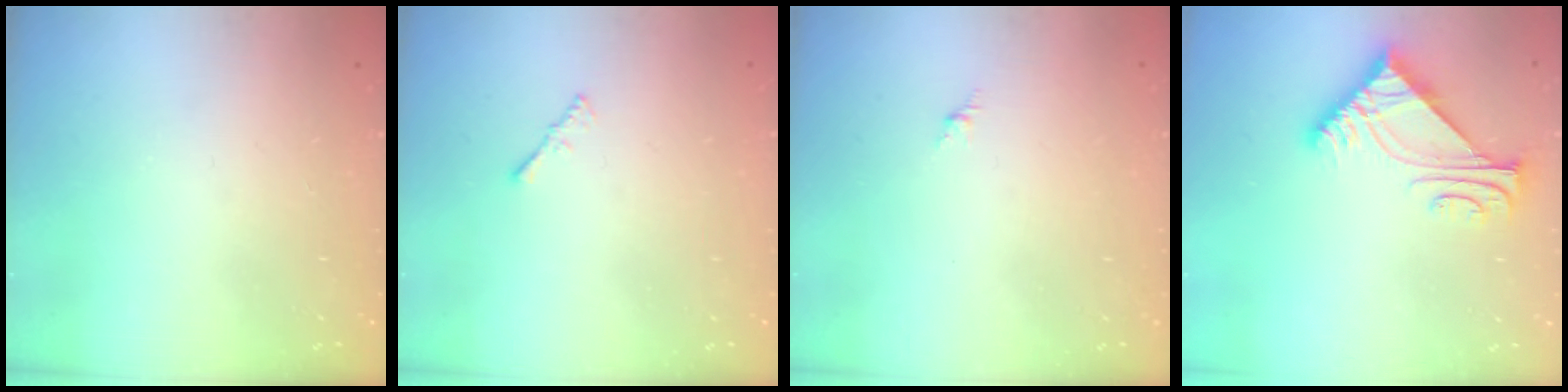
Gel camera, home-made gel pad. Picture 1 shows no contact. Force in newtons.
{"total": 0.7, "press": 0.6, "slide": 0.3}
{"total": 0.0}
{"total": 7.0, "press": 6.9, "slide": 0.8}